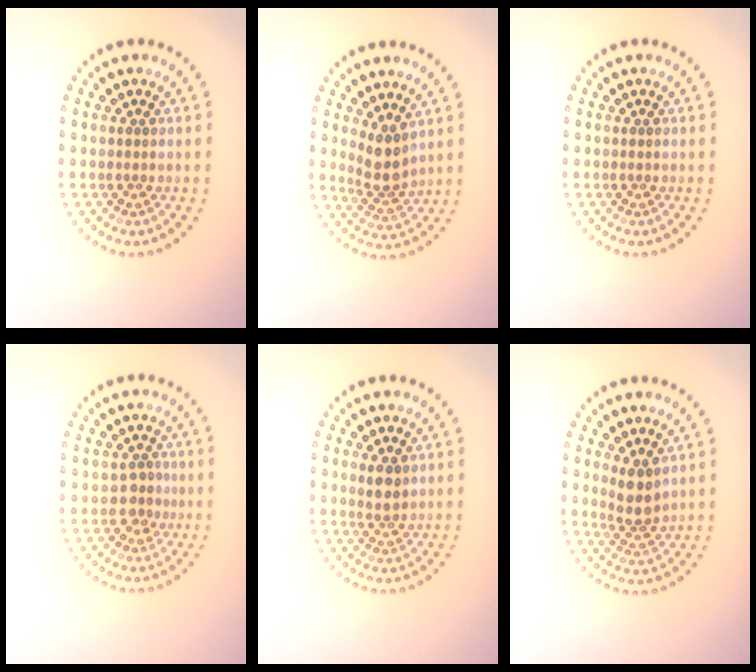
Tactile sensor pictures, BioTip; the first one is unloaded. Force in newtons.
{"total": 2.8, "press": 2.3, "slide": 1.7}
{"total": 0.0}
{"total": 1.8, "press": 1.4, "slide": 1.2}
{"total": 1.7, "press": 1.5, "slide": 0.8}
{"total": 2.7, "press": 2.2, "slide": 1.5}